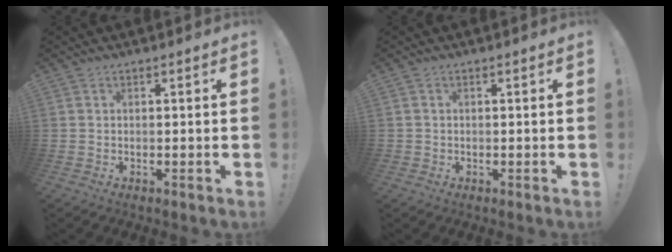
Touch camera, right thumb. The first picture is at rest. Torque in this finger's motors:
{"motor_torque": [-0.08, 0.08, -0.06, 0.15, 0.11]}